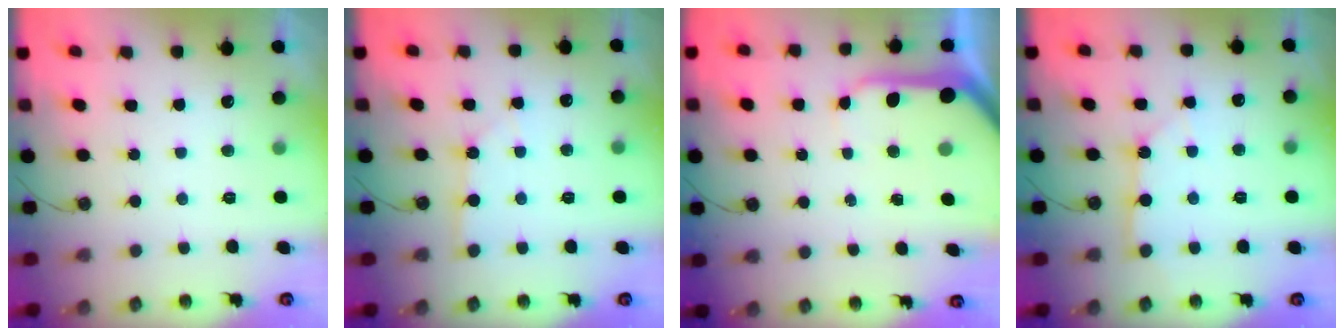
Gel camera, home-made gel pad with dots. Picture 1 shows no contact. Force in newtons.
{"total": 2.0, "press": 2.0, "slide": 0.1}
{"total": 9.5, "press": 9.4, "slide": 1.0}
{"total": 5.1, "press": 5.1, "slide": 0.5}